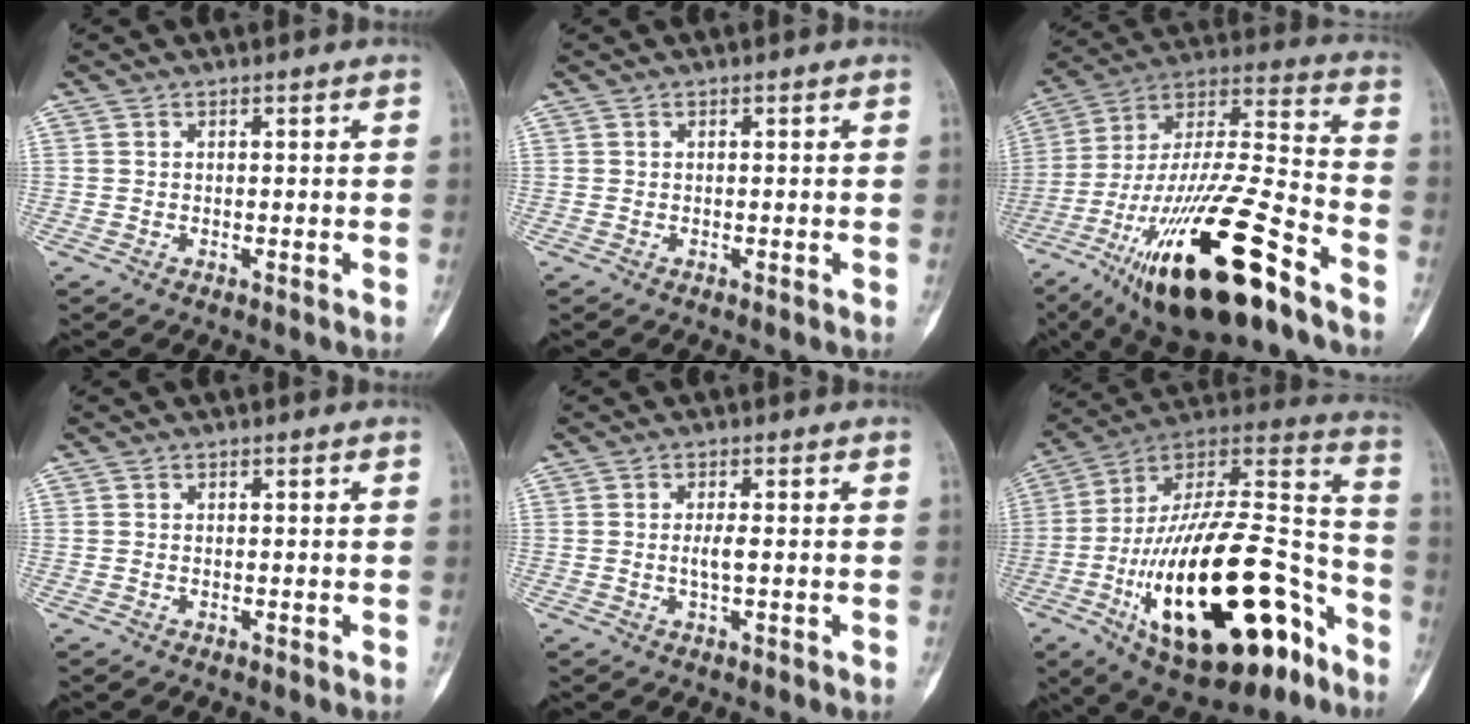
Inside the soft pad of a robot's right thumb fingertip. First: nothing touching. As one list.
[{"total": 0.0}, {"total": 29.0, "force": [-15.8, 8.0, 23.0], "torque": [-0.427, 0.058, -0.268]}, {"total": 0.0}, {"total": 2.3, "force": [-0.2, 0.5, 2.2], "torque": [-0.048, -0.001, -0.003]}, {"total": 35.7, "force": [-14.8, 15.2, 28.7], "torque": [-0.464, 0.070, -0.226]}]